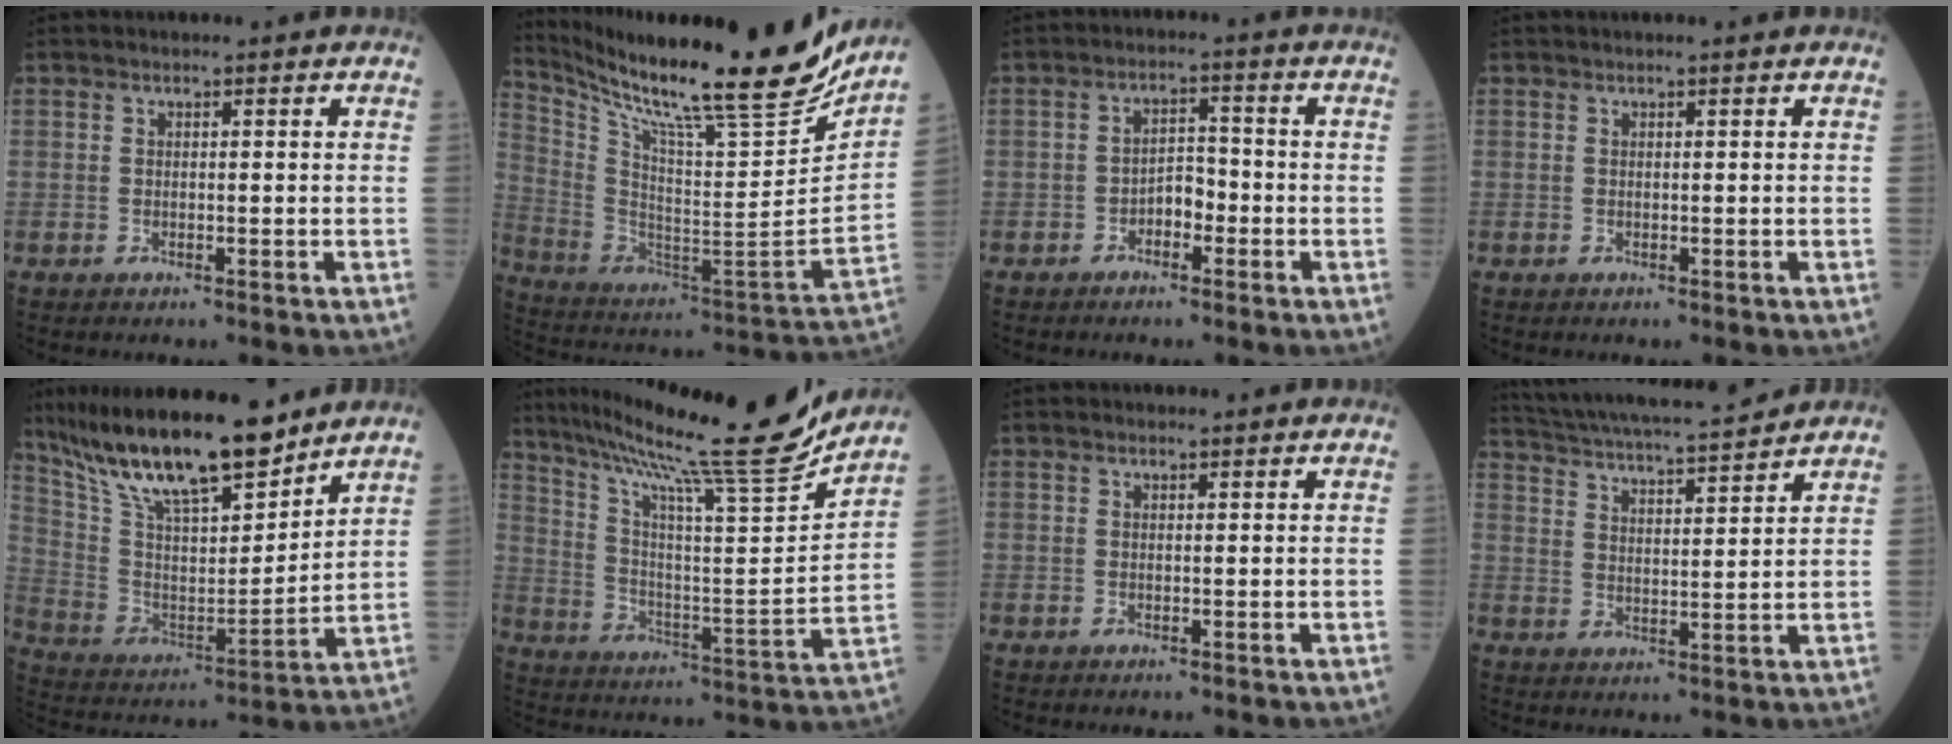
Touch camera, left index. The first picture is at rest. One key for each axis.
{"total": 26.3, "fx": 22.5, "fy": 1.0, "fz": 13.7, "tx": -0.251, "ty": -0.075, "tz": 0.351}
{"total": 3.3, "fx": -1.8, "fy": 1.6, "fz": 2.2, "tx": -0.031, "ty": 0.007, "tz": -0.038}
{"total": 0.7, "fx": 0.6, "fy": -0.2, "fz": 0.3, "tx": -0.003, "ty": 0.000, "tz": 0.008}
{"total": 19.5, "fx": 15.7, "fy": 3.6, "fz": 10.9, "tx": -0.198, "ty": 0.002, "tz": 0.289}
{"total": 22.9, "fx": 19.9, "fy": -1.1, "fz": 11.1, "tx": -0.191, "ty": -0.049, "tz": 0.301}
{"total": 0.7, "fx": 0.6, "fy": 0.1, "fz": 0.4, "tx": -0.009, "ty": 0.007, "tz": 0.010}
{"total": 14.8, "fx": 13.5, "fy": 1.0, "fz": 6.0, "tx": -0.118, "ty": 0.014, "tz": 0.214}